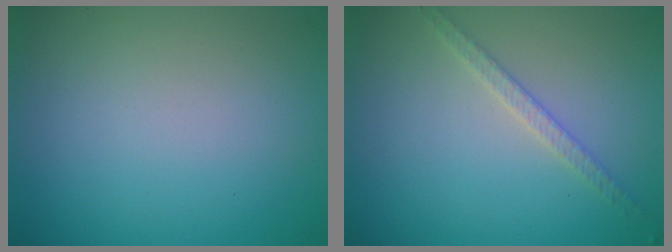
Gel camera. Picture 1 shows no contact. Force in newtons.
{"total": 1.9, "press": 1.9, "slide": 0.4}